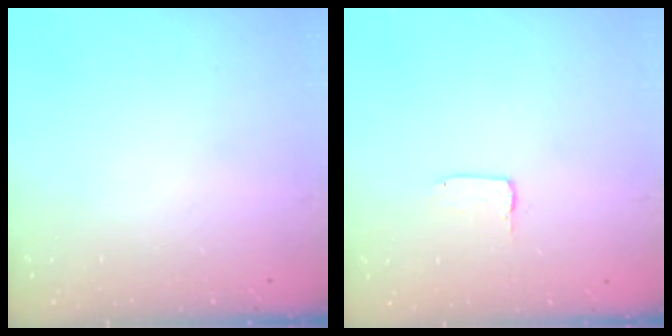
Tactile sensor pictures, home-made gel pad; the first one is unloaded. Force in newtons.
{"total": 2.0, "press": 2.0, "slide": 0.1}